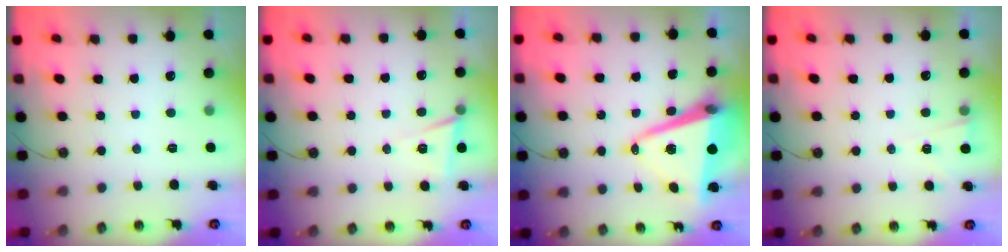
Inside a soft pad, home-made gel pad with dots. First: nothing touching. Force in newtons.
{"total": 6.3, "press": 4.9, "slide": 3.9}
{"total": 13.3, "press": 12.9, "slide": 3.2}
{"total": 2.7, "press": 2.3, "slide": 1.5}